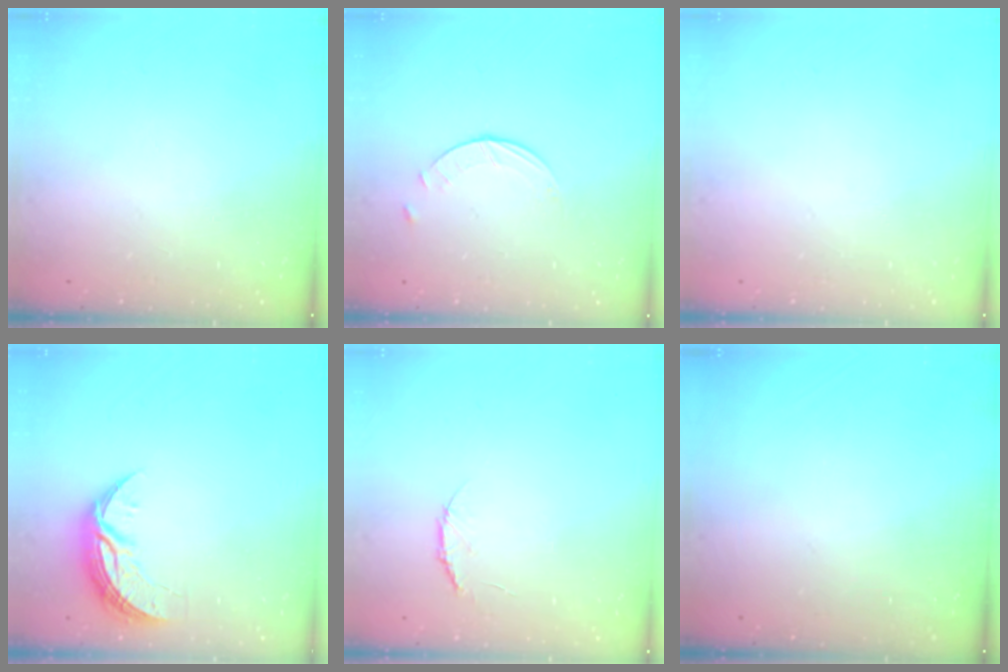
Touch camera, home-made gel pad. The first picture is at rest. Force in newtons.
{"total": 0.9, "press": 0.9, "slide": 0.1}
{"total": 0.0}
{"total": 8.4, "press": 8.4, "slide": 0.6}
{"total": 3.7, "press": 3.6, "slide": 0.4}
{"total": 0.0}